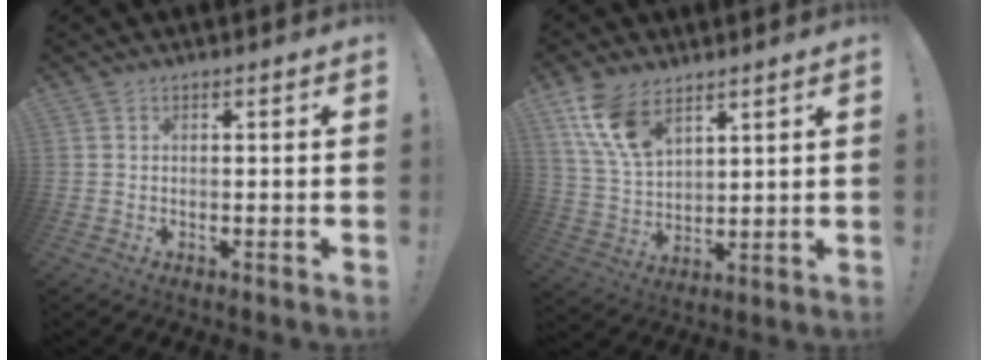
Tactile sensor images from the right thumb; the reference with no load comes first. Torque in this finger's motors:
{"motor_torque": [0.14, 0.29, 0.70, 0.63, 0.05]}